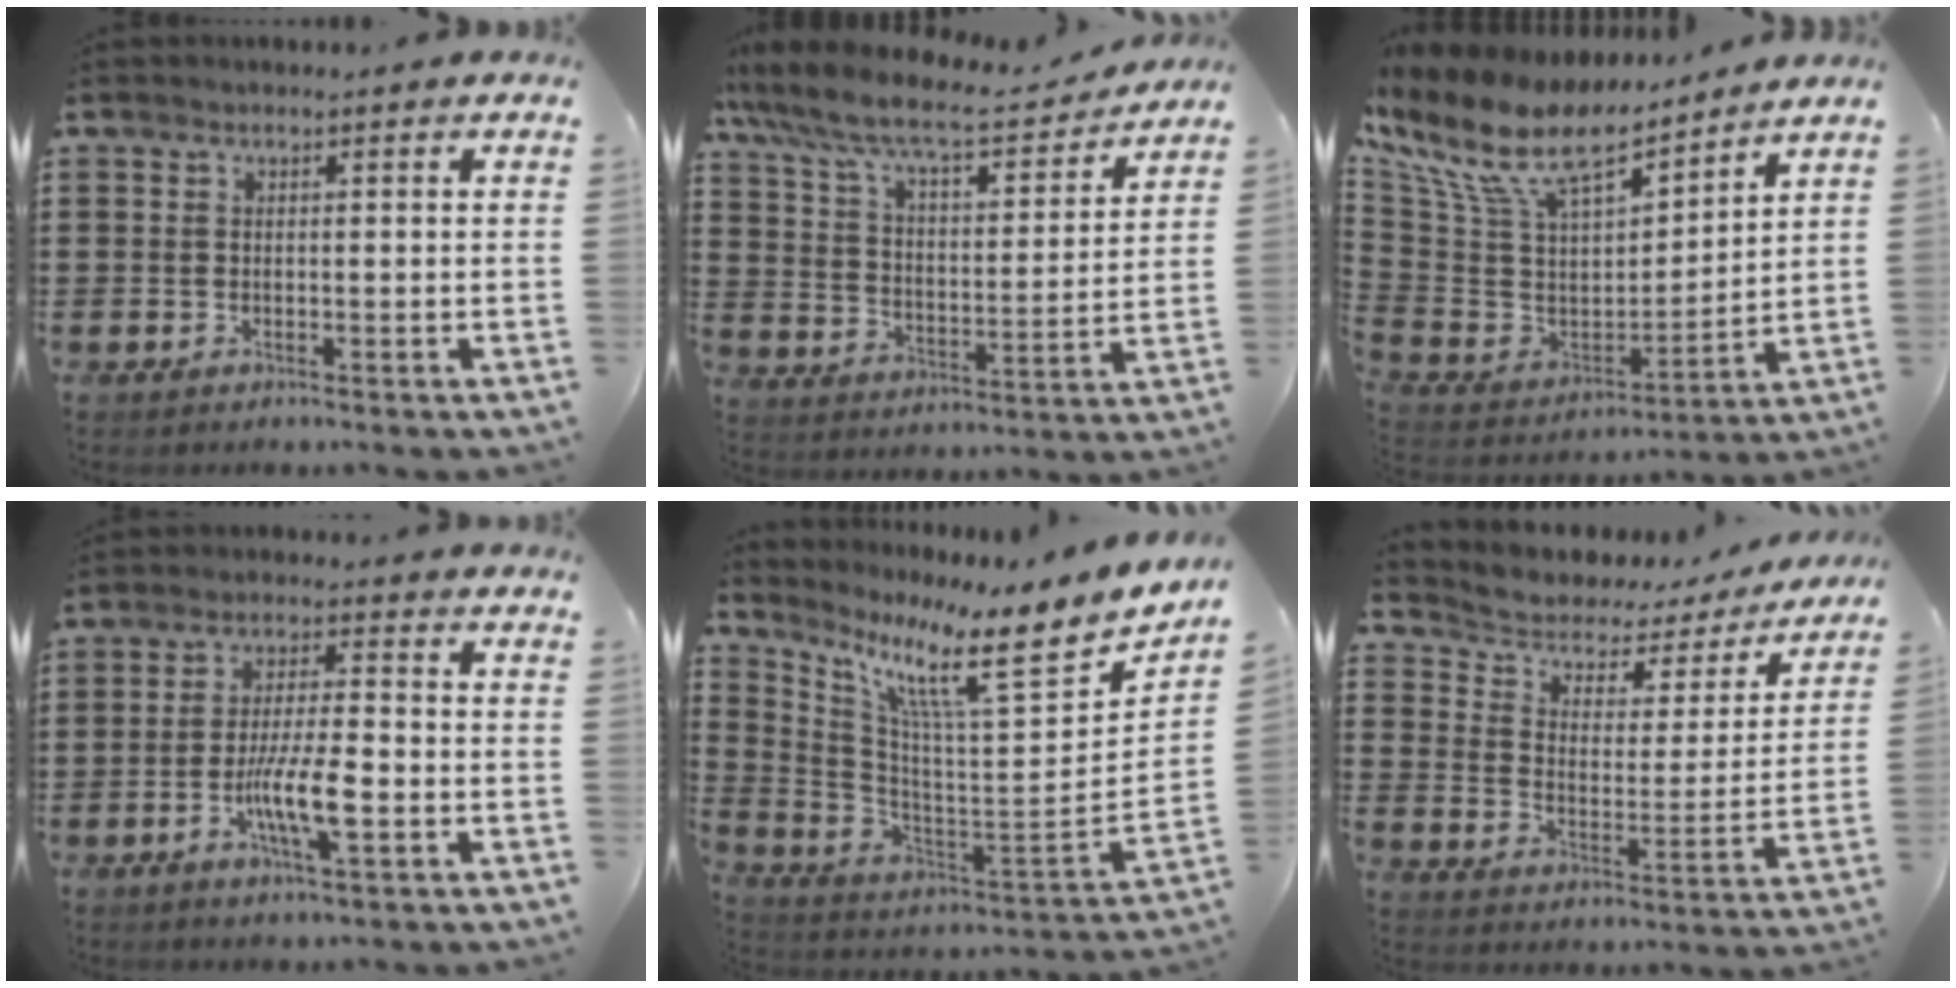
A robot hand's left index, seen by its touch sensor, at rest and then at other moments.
{"total": 8.7, "force": [7.6, 1.2, 4.1], "torque": [-0.112, -0.045, 0.124]}
{"total": 12.0, "force": [8.8, 4.7, 6.7], "torque": [-0.174, -0.053, 0.153]}
{"total": 7.9, "force": [-2.5, 1.8, 7.2], "torque": [-0.145, -0.006, -0.049]}
{"total": 10.8, "force": [7.1, 1.0, 8.1], "torque": [-0.164, -0.067, 0.103]}
{"total": 3.6, "force": [2.5, 2.5, 0.9], "torque": [-0.039, -0.018, 0.032]}